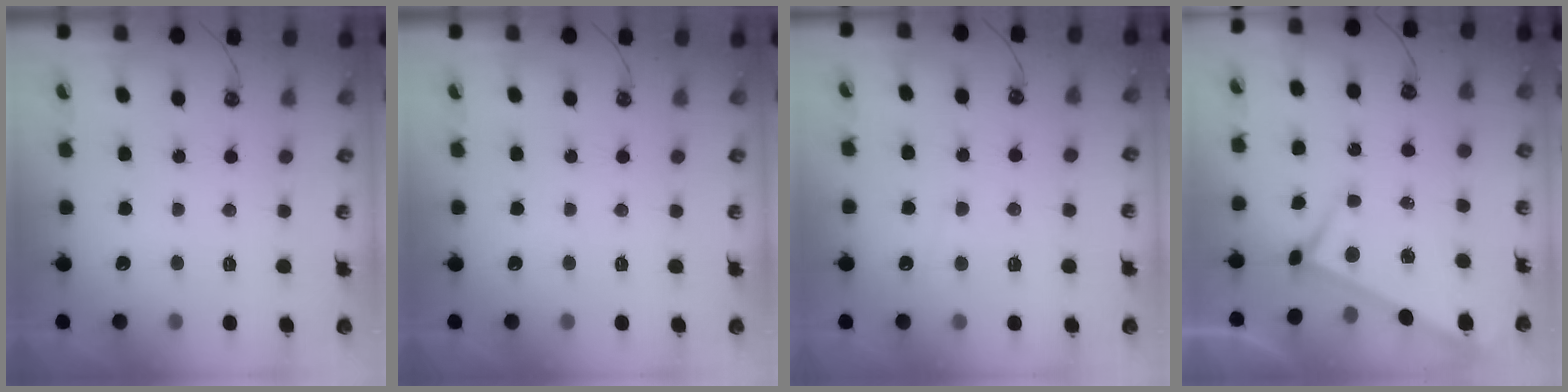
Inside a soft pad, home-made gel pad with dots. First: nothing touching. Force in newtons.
{"total": 0.0}
{"total": 4.2, "press": 4.2, "slide": 0.5}
{"total": 2.4, "press": 2.3, "slide": 0.6}